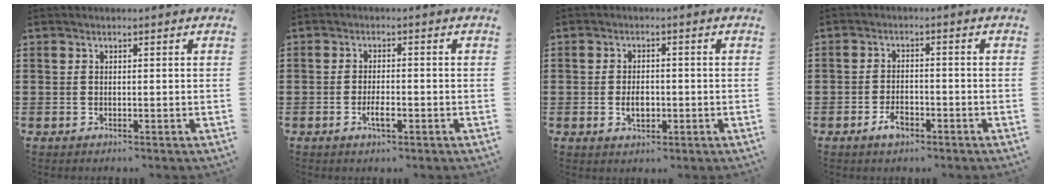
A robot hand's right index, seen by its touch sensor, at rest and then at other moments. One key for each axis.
{"total": 3.0, "fx": -1.2, "fy": 0.9, "fz": 2.6, "tx": -0.045, "ty": 0.002, "tz": -0.022}
{"total": 3.3, "fx": -0.7, "fy": 2.0, "fz": 2.5, "tx": -0.041, "ty": -0.001, "tz": -0.014}
{"total": 3.3, "fx": -1.9, "fy": 1.6, "fz": 2.2, "tx": -0.045, "ty": 0.000, "tz": -0.037}